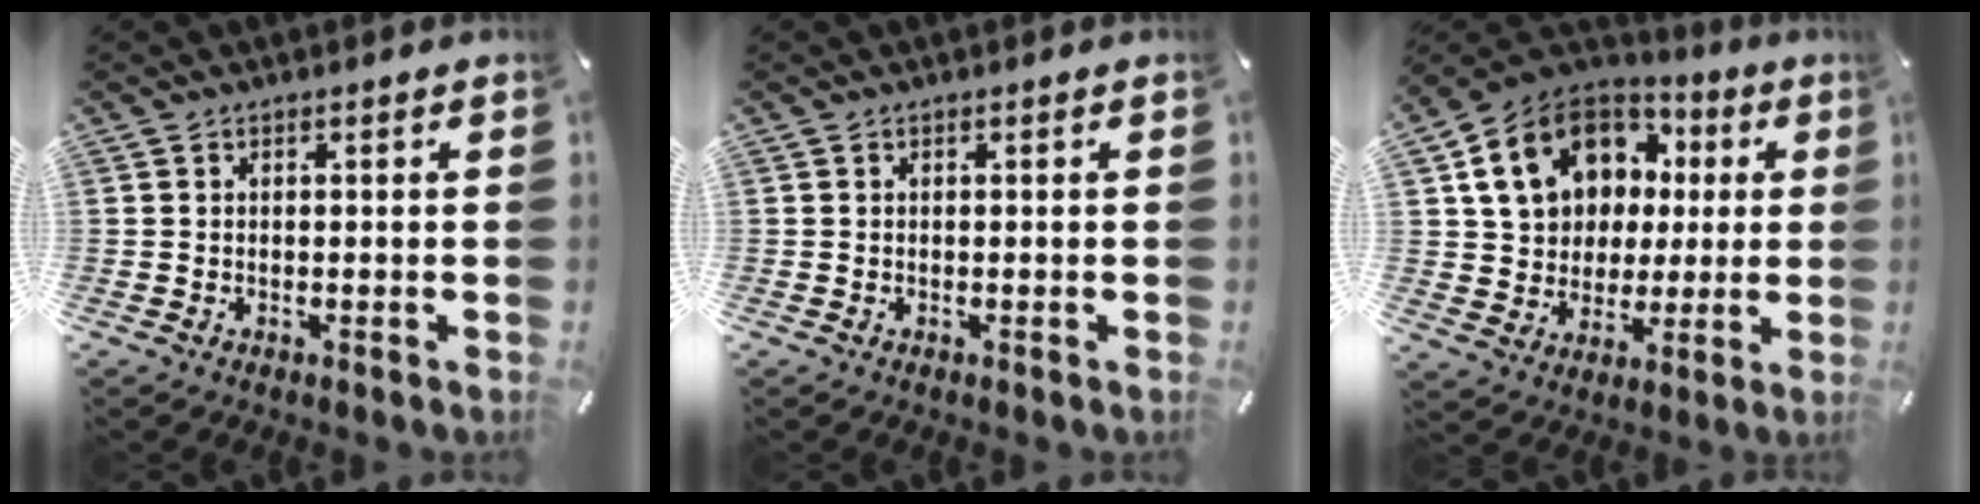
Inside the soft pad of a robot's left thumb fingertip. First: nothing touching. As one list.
[{"total": 0.0}, {"total": 16.3, "force": [5.6, 13.5, 7.2], "torque": [-0.144, -0.013, 0.112]}]